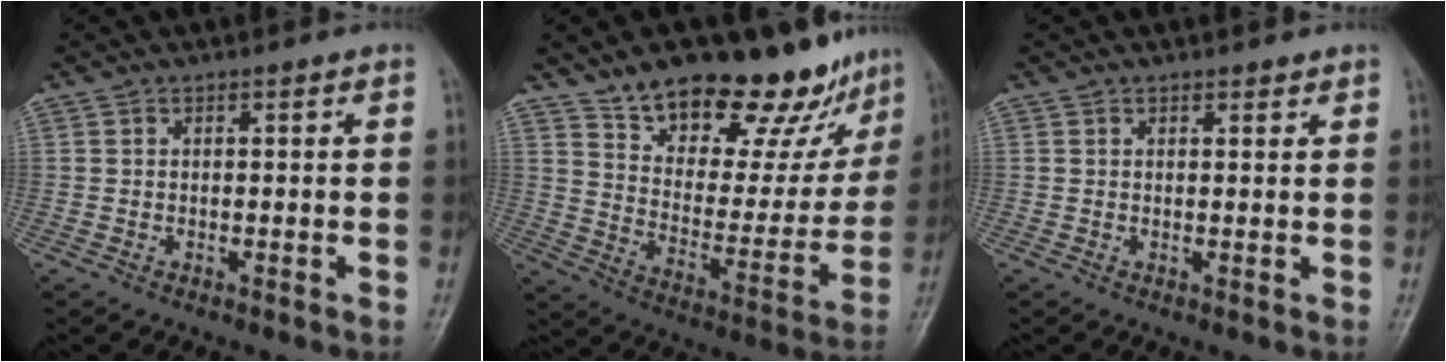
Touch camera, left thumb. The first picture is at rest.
{"total": 23.6, "force": [17.9, 9.6, 12.0], "torque": [-0.122, -0.094, 0.268]}
{"total": 1.1, "force": [1.0, 0.4, 0.2], "torque": [0.000, -0.008, 0.013]}